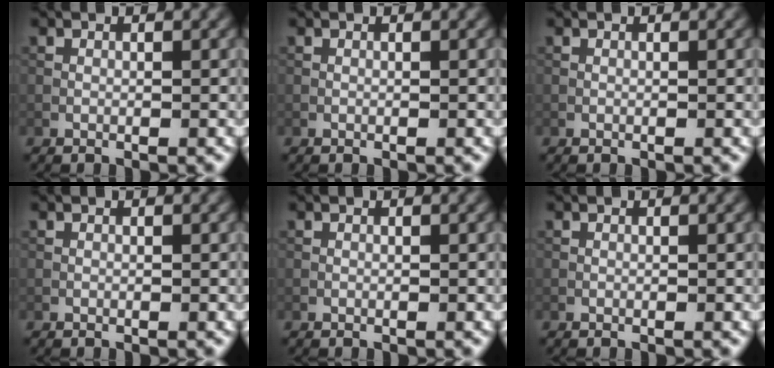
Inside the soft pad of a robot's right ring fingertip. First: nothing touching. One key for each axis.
{"total": 0.0}
{"total": 0.0}
{"total": 0.0}
{"total": 0.0}
{"total": 0.0}